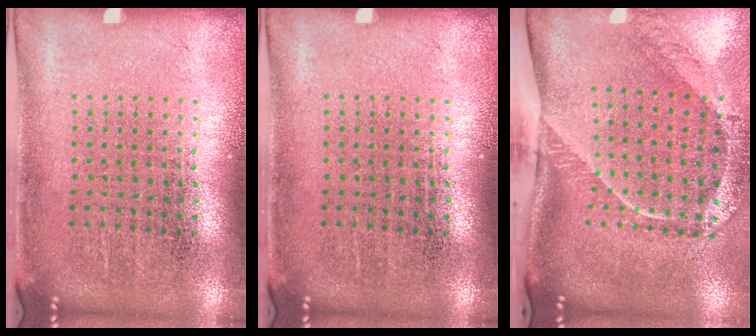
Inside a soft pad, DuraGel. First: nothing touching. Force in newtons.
{"total": 0.0}
{"total": 2.7, "press": 1.8, "slide": 1.9}